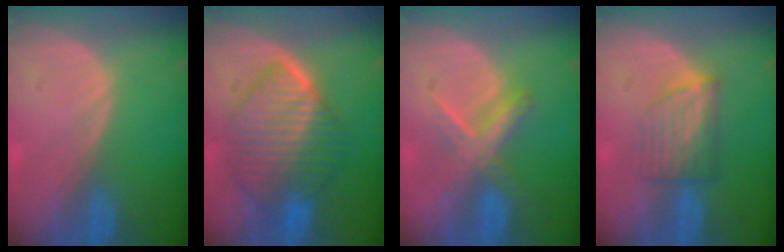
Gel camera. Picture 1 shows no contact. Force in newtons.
{"total": 10.3, "press": 10.2, "slide": 0.9}
{"total": 5.6, "press": 5.6, "slide": 0.1}
{"total": 6.1, "press": 5.5, "slide": 2.7}